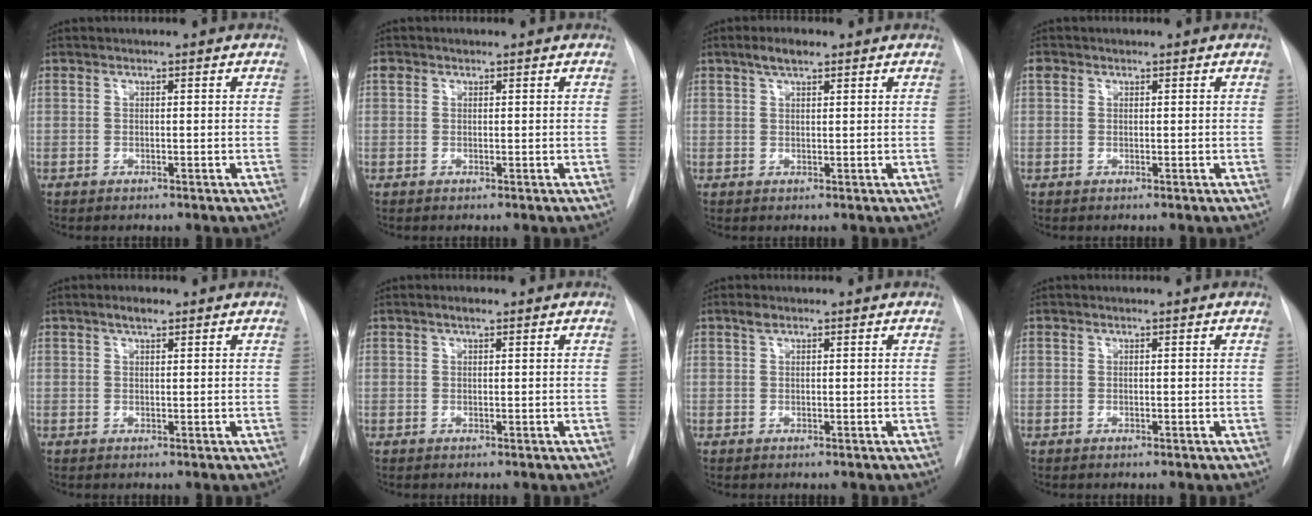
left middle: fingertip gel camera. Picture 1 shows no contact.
{"total": 1.0, "force": [0.6, 0.8, 0.3], "torque": [-0.007, 0.012, 0.011]}
{"total": 2.9, "force": [2.0, 0.9, 1.9], "torque": [-0.039, 0.008, 0.035]}
{"total": 1.1, "force": [0.6, 0.8, 0.3], "torque": [-0.008, 0.012, 0.010]}
{"total": 1.8, "force": [1.3, 0.6, 1.2], "torque": [-0.023, 0.005, 0.021]}
{"total": 1.0, "force": [0.7, 0.3, 0.7], "torque": [-0.013, 0.003, 0.011]}
{"total": 1.0, "force": [0.7, 0.4, 0.6], "torque": [-0.013, 0.009, 0.013]}
{"total": 0.0}